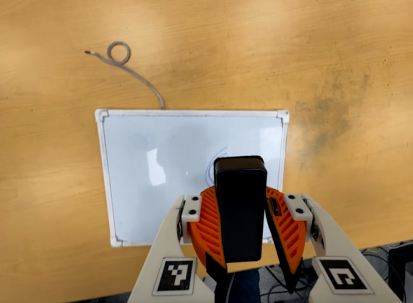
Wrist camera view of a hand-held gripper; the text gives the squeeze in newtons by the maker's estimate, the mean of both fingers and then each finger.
{"total": 7.9, "left": 8.2, "right": 7.6}